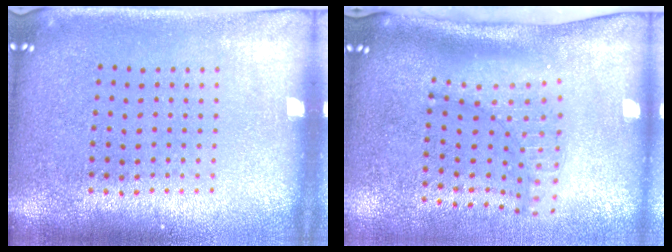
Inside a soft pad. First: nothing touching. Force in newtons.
{"total": 1.9, "press": 1.4, "slide": 1.3}